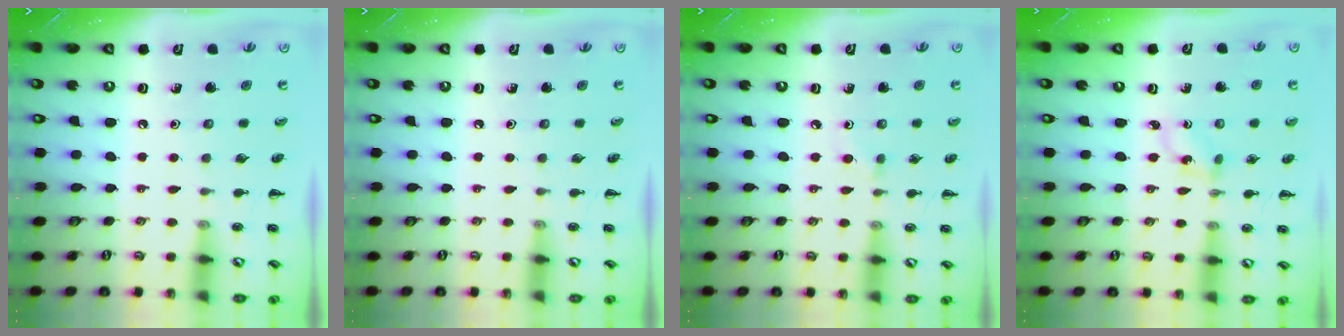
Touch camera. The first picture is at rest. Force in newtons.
{"total": 0.0}
{"total": 3.3, "press": 3.1, "slide": 1.4}
{"total": 0.9, "press": 0.8, "slide": 0.5}